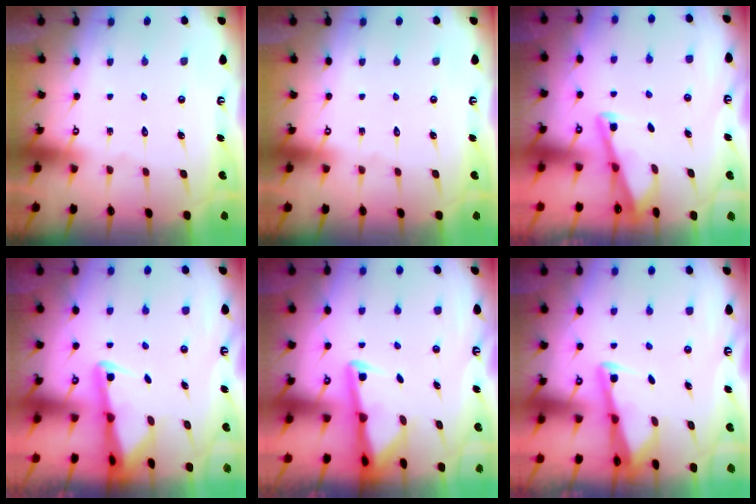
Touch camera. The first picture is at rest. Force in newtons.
{"total": 0.0}
{"total": 2.9, "press": 2.9, "slide": 0.4}
{"total": 2.2, "press": 2.2, "slide": 0.5}
{"total": 2.8, "press": 2.7, "slide": 0.7}
{"total": 2.7, "press": 2.7, "slide": 0.2}